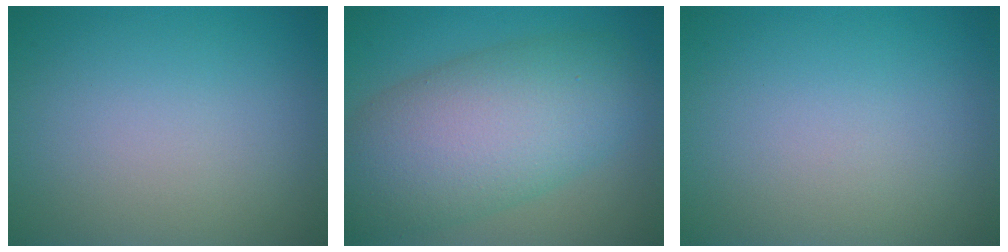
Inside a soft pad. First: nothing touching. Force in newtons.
{"total": 10.2, "press": 10.2, "slide": 0.4}
{"total": 0.0}